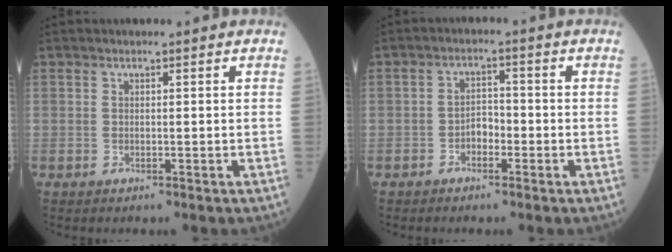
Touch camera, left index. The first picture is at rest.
{"total": 2.7, "force": [-1.5, 1.5, 1.7], "torque": [-0.022, 0.008, -0.032]}